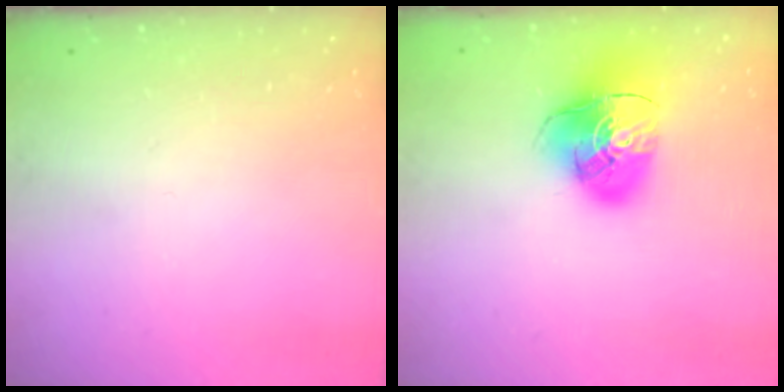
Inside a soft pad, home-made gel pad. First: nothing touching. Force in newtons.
{"total": 14.9, "press": 14.7, "slide": 2.0}